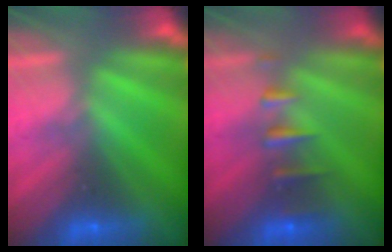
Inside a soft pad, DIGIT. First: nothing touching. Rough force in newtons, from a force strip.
{"total": 2.4}